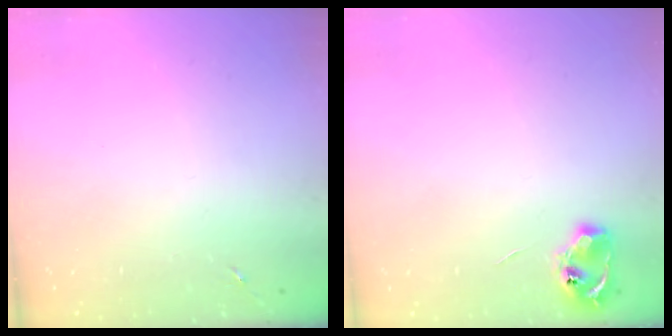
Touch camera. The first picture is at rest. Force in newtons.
{"total": 6.0, "press": 6.0, "slide": 0.7}